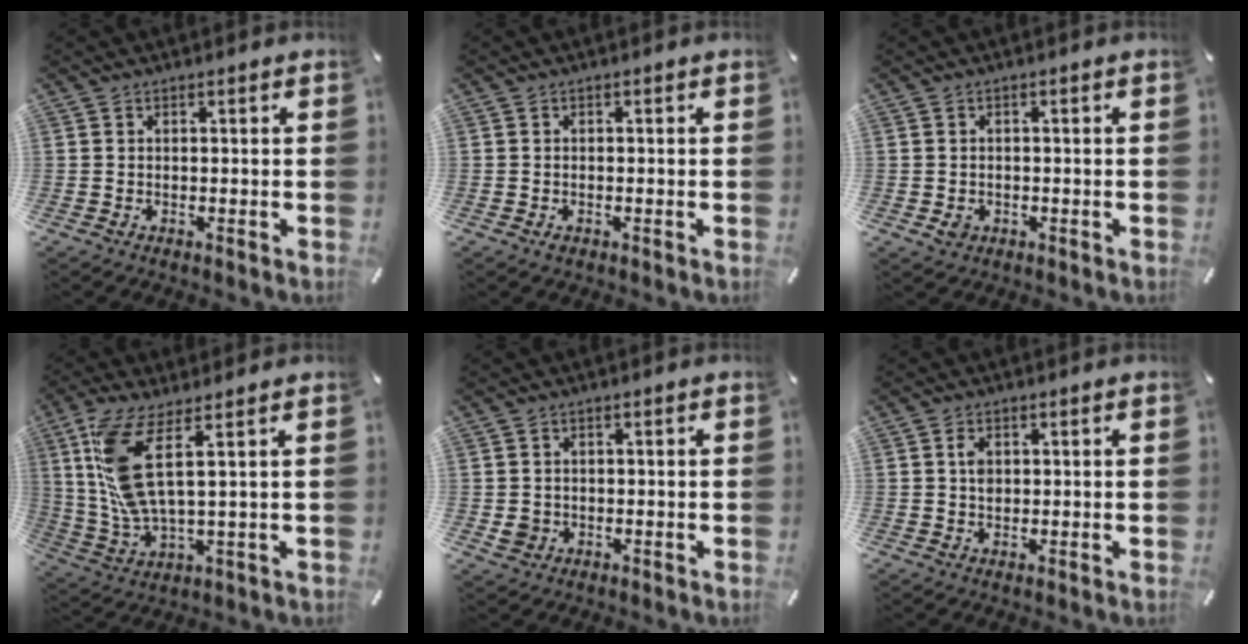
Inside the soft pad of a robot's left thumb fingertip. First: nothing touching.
{"total": 0.9, "force": [-0.4, 0.6, 0.5], "torque": [-0.010, 0.002, -0.009]}
{"total": 2.2, "force": [-0.6, 1.9, 0.9], "torque": [-0.016, 0.003, -0.012]}
{"total": 13.0, "force": [4.1, 3.3, 11.9], "torque": [-0.254, -0.014, 0.075]}
{"total": 3.0, "force": [-0.4, 2.9, 0.8], "torque": [-0.006, 0.001, -0.009]}
{"total": 2.5, "force": [0.4, 1.8, 1.6], "torque": [-0.027, 0.004, 0.005]}